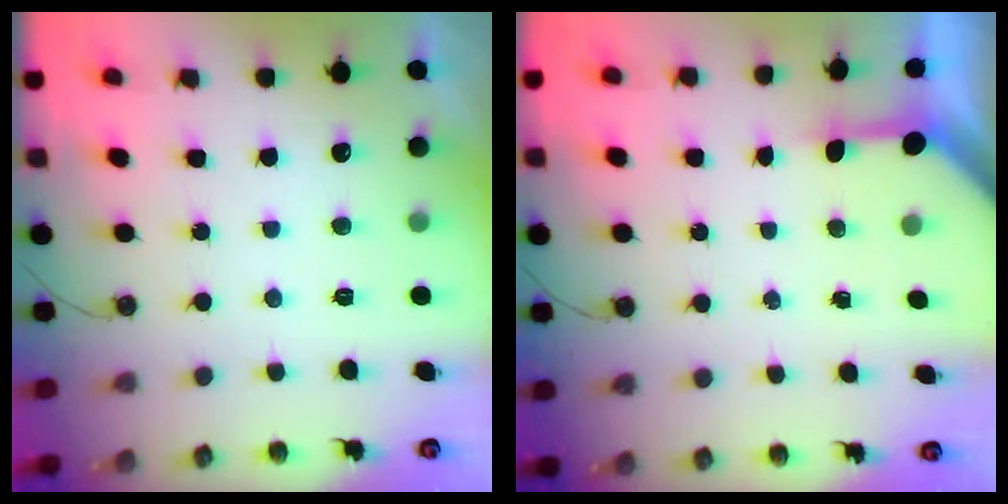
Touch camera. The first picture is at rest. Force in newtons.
{"total": 3.4, "press": 3.4, "slide": 0.4}